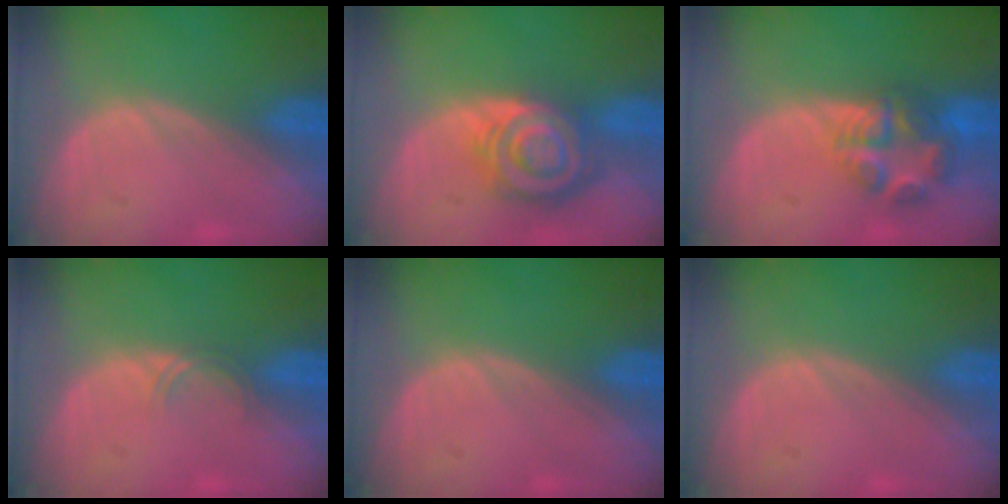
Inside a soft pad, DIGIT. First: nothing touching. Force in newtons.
{"total": 8.5, "press": 7.3, "slide": 4.4}
{"total": 6.9, "press": 6.5, "slide": 2.2}
{"total": 1.4, "press": 1.4, "slide": 0.2}
{"total": 0.0}
{"total": 0.0}